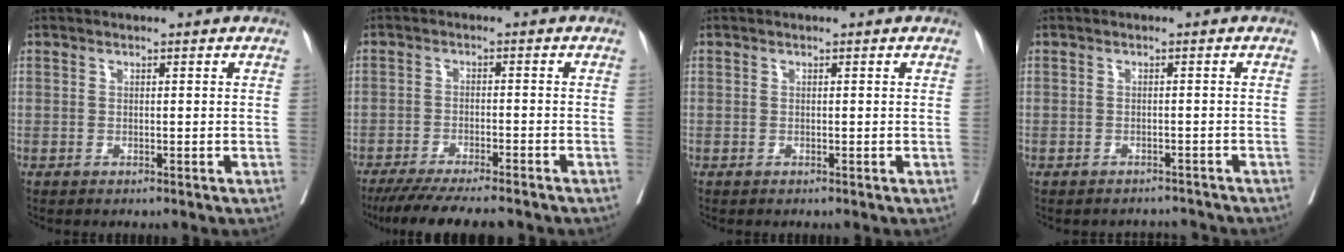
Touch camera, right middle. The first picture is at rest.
{"total": 11.9, "force": [-10.3, 1.2, 5.8], "torque": [-0.081, -0.025, -0.153]}
{"total": 0.0}
{"total": 2.8, "force": [-2.6, 0.7, -0.6], "torque": [0.011, -0.001, -0.038]}